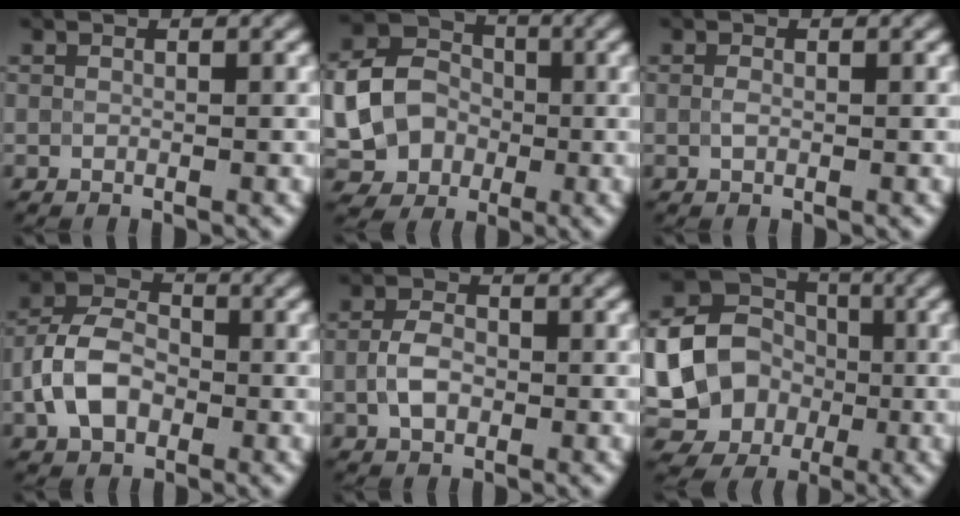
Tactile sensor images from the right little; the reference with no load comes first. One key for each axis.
{"total": 8.2, "fx": -0.9, "fy": 7.0, "fz": 4.1, "tx": -0.075, "ty": -0.014, "tz": -0.026}
{"total": 0.6, "fx": 0.1, "fy": 0.3, "fz": 0.5, "tx": -0.013, "ty": 0.002, "tz": 0.001}
{"total": 5.2, "fx": -1.4, "fy": 3.7, "fz": 3.5, "tx": -0.069, "ty": 0.007, "tz": -0.031}
{"total": 2.6, "fx": -0.3, "fy": 1.8, "fz": 1.9, "tx": -0.039, "ty": 0.001, "tz": -0.008}
{"total": 17.2, "fx": -2.7, "fy": 16.0, "fz": 5.7, "tx": -0.149, "ty": -0.001, "tz": -0.069}